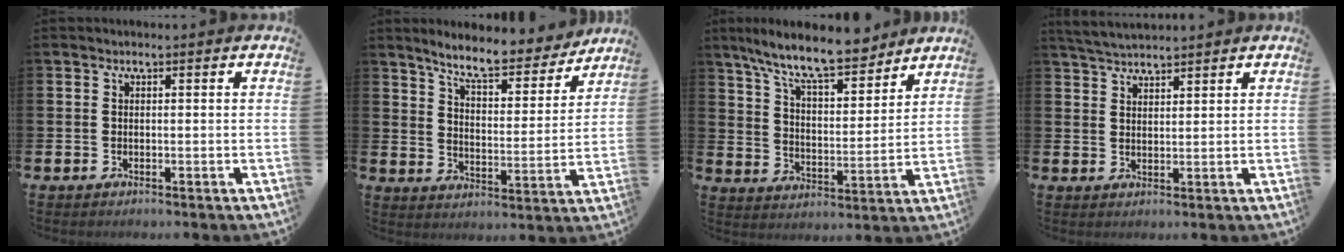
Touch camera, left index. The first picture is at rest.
{"total": 8.2, "force": [7.5, 1.5, 2.9], "torque": [-0.079, -0.045, 0.128]}
{"total": 10.7, "force": [9.6, 1.8, 4.2], "torque": [-0.111, -0.053, 0.171]}
{"total": 3.8, "force": [3.7, 0.5, 0.7], "torque": [-0.017, -0.014, 0.067]}